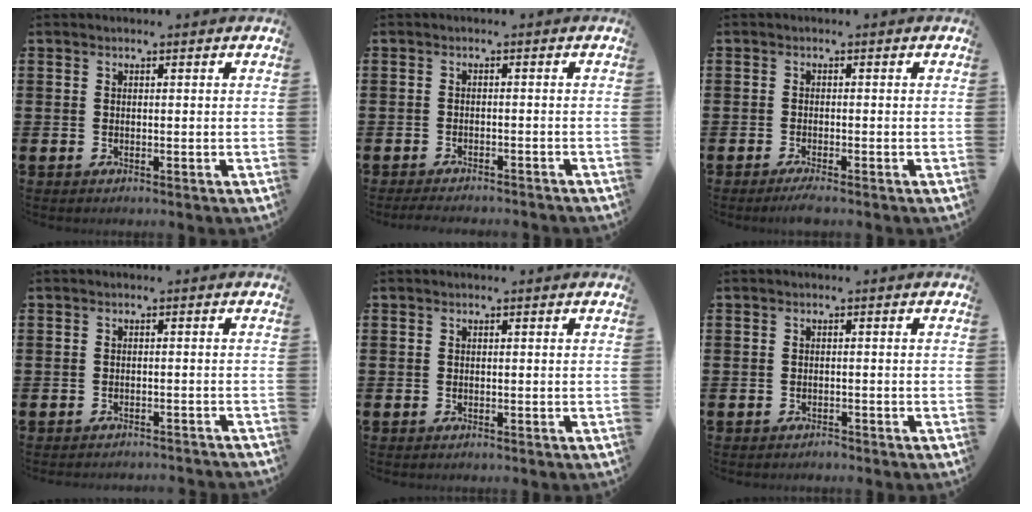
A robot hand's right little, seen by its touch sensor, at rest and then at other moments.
{"total": 1.5, "force": [-1.5, 0.0, 0.4], "torque": [-0.009, 0.002, -0.030]}
{"total": 1.4, "force": [-1.0, 0.1, 1.0], "torque": [-0.017, -0.001, -0.018]}
{"total": 1.1, "force": [-1.1, -0.1, -0.1], "torque": [0.000, 0.003, -0.023]}
{"total": 0.0}
{"total": 0.6, "force": [-0.6, 0.1, -0.1], "torque": [-0.002, 0.000, -0.012]}